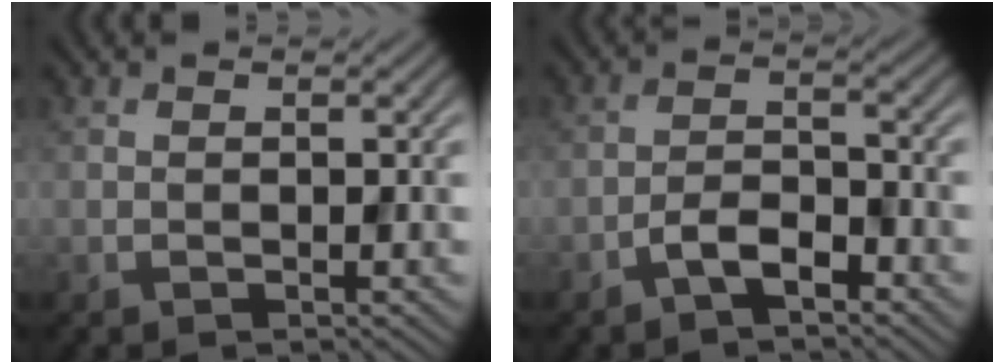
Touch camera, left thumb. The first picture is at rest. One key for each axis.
{"total": 3.6, "fx": -2.5, "fy": 1.4, "fz": 2.2, "tx": -0.041, "ty": 0.008, "tz": -0.054}